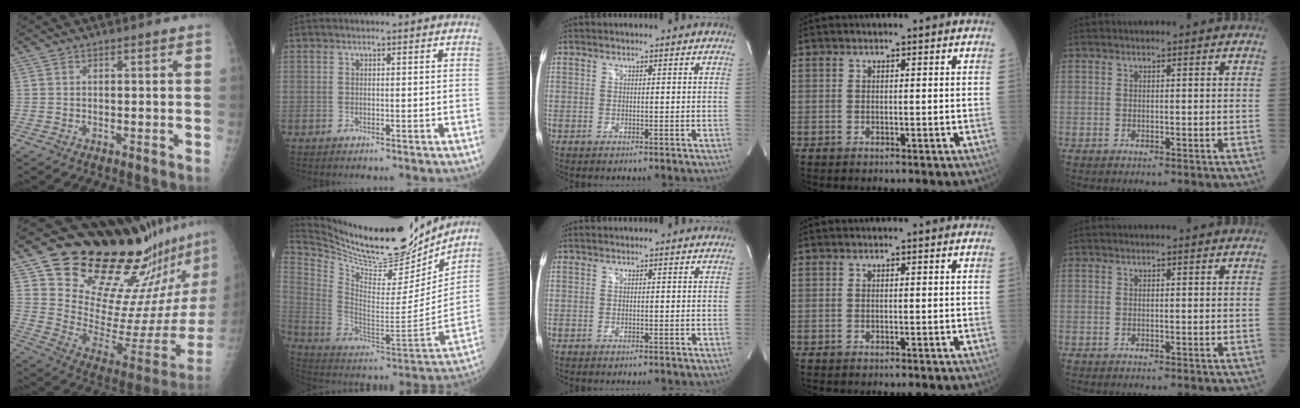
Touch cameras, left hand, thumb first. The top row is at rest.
{"thumb": {"total": 28.1, "force": [22.6, 8.1, 14.6], "torque": [-0.187, -0.169, 0.333]}, "index": {"total": 26.9, "force": [24.0, 5.7, 10.8], "torque": [-0.209, -0.055, 0.370]}}